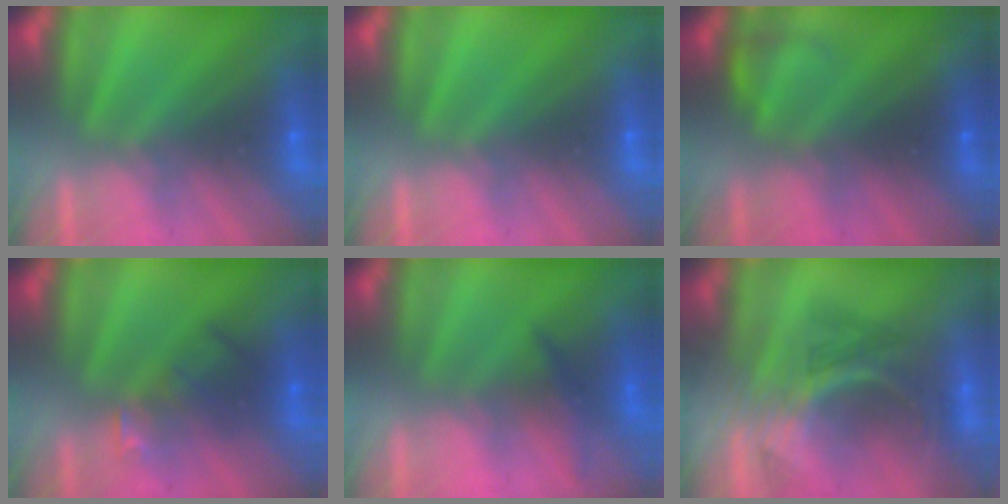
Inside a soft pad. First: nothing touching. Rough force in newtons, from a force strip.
{"total": 0.0}
{"total": 2.3}
{"total": 2.4}
{"total": 1.8}
{"total": 3.0}